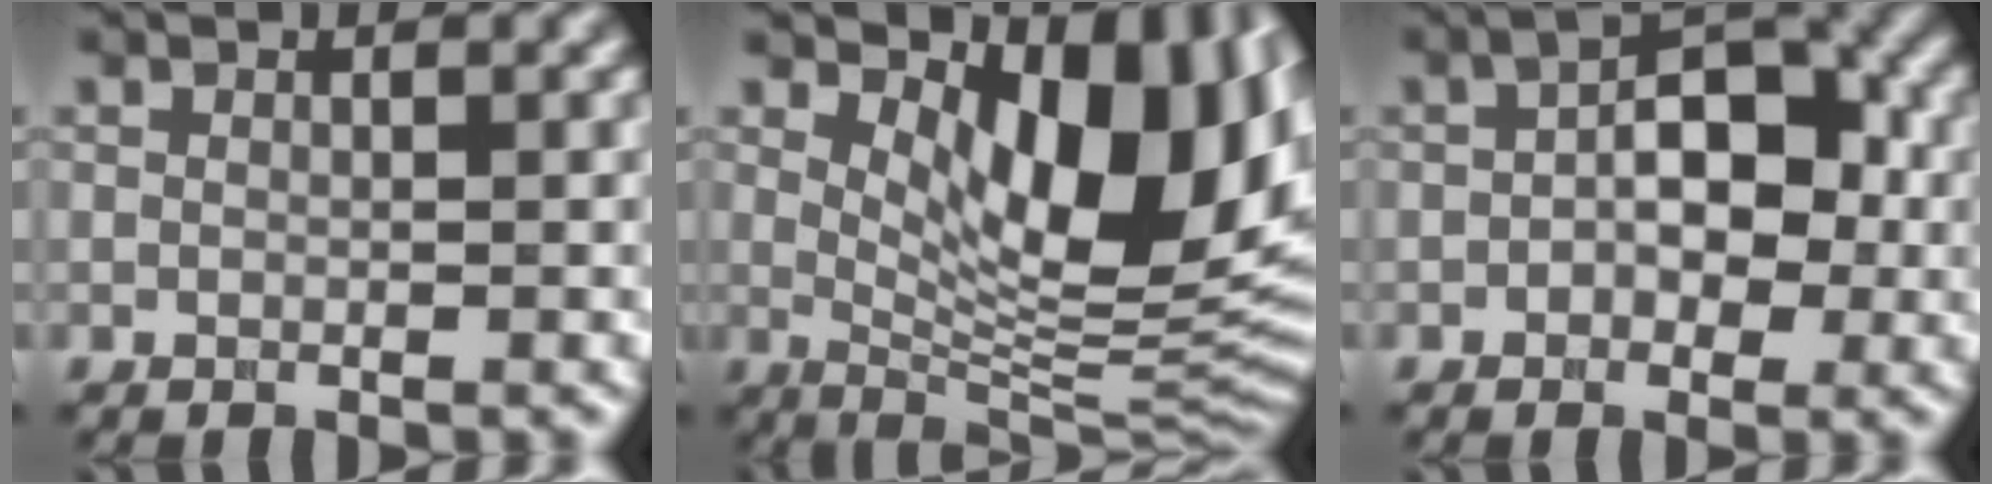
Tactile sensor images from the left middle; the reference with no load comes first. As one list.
[{"total": 12.5, "force": [4.0, 5.8, 10.3], "torque": [-0.126, -0.008, 0.079]}, {"total": 5.2, "force": [0.0, 3.0, 4.3], "torque": [-0.049, 0.015, -0.005]}]